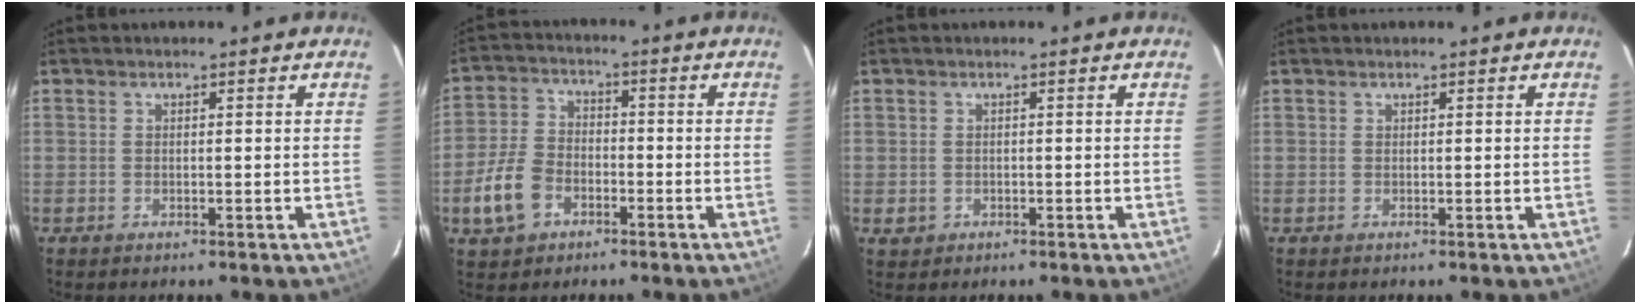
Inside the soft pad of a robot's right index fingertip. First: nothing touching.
{"total": 9.1, "force": [-4.1, 6.5, 4.9], "torque": [-0.121, 0.011, -0.077]}
{"total": 2.0, "force": [-0.4, 2.0, 0.3], "torque": [-0.007, 0.001, -0.002]}
{"total": 0.0}